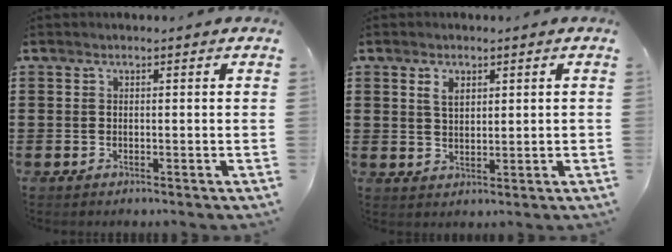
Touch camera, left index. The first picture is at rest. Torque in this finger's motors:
{"motor_torque": [0.61, -0.57, 0.07, 0.06]}